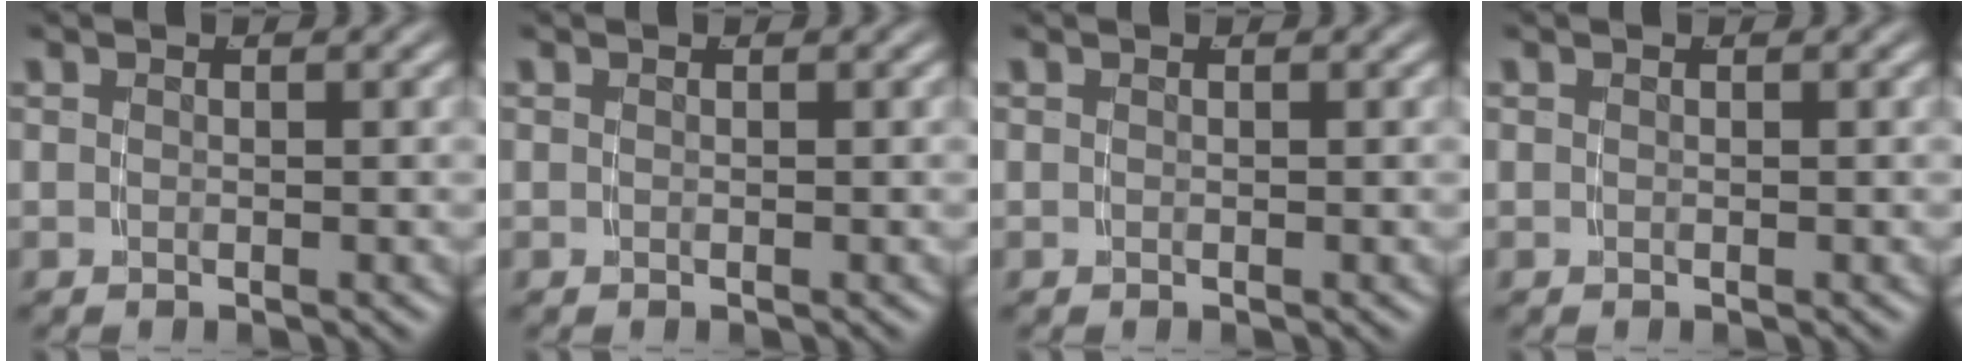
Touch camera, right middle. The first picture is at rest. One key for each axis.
{"total": 0.0}
{"total": 0.0}
{"total": 0.0}